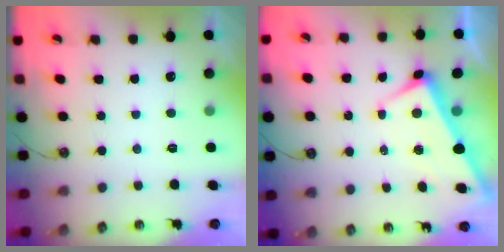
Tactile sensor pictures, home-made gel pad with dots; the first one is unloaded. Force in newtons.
{"total": 3.0, "press": 2.9, "slide": 0.6}